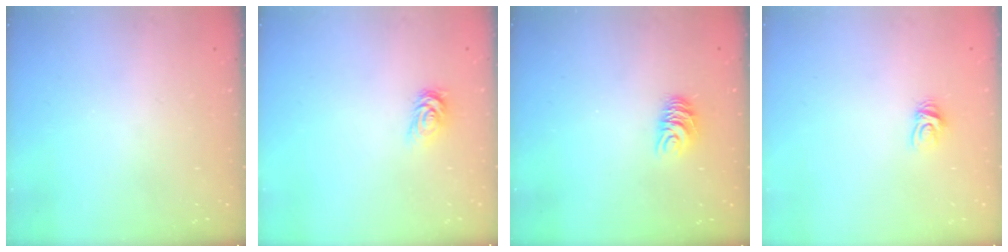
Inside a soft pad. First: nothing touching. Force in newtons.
{"total": 3.3, "press": 3.3, "slide": 0.5}
{"total": 7.3, "press": 7.3, "slide": 0.4}
{"total": 4.6, "press": 4.6, "slide": 0.2}